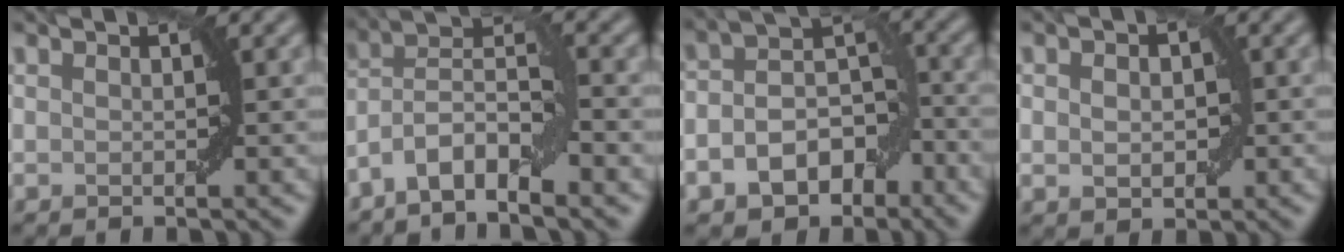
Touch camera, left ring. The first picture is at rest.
{"total": 6.3, "force": [-3.6, 1.7, 4.8], "torque": [-0.083, 0.012, -0.075]}
{"total": 6.7, "force": [-3.1, 4.4, 4.0], "torque": [-0.063, -0.007, -0.052]}
{"total": 2.3, "force": [0.0, 1.6, 1.7], "torque": [-0.024, 0.002, 0.001]}